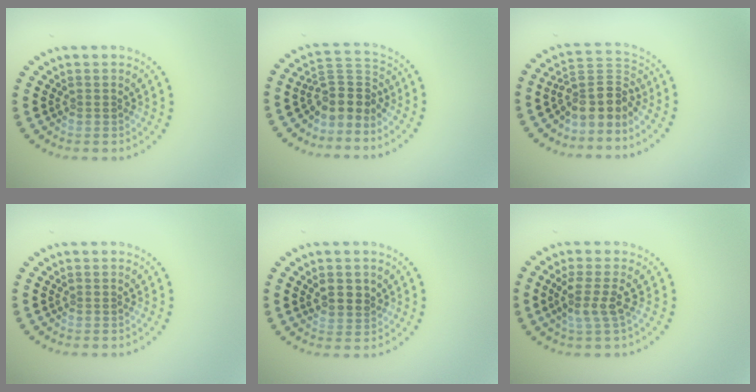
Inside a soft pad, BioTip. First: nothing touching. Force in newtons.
{"total": 3.4, "press": 2.5, "slide": 2.3}
{"total": 3.9, "press": 2.8, "slide": 2.7}
{"total": 0.0}
{"total": 2.3, "press": 2.2, "slide": 0.8}
{"total": 2.5, "press": 2.0, "slide": 1.6}